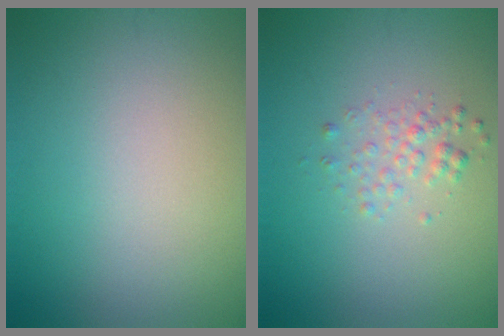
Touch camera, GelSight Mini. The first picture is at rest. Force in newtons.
{"total": 1.5, "press": 1.5, "slide": 0.1}